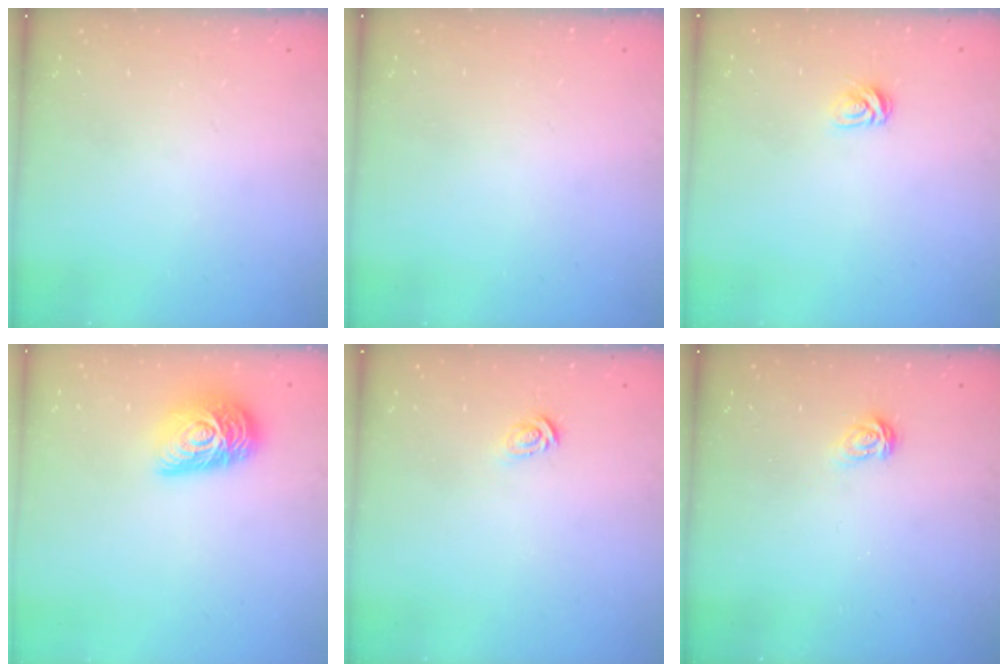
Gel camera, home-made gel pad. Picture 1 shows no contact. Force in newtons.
{"total": 0.0}
{"total": 4.6, "press": 4.5, "slide": 0.5}
{"total": 13.5, "press": 13.5, "slide": 0.9}
{"total": 2.8, "press": 2.8, "slide": 0.2}
{"total": 3.6, "press": 3.6, "slide": 0.3}